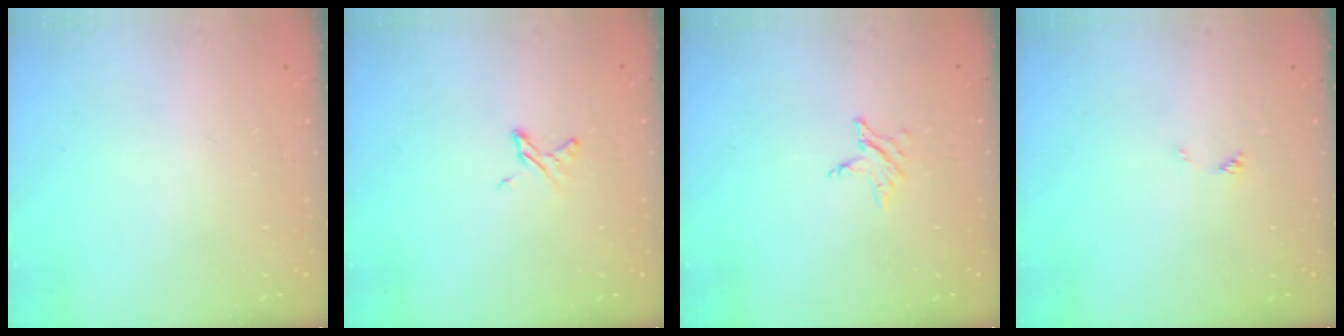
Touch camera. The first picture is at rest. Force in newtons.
{"total": 3.7, "press": 3.6, "slide": 0.4}
{"total": 2.8, "press": 2.7, "slide": 0.4}
{"total": 0.0}